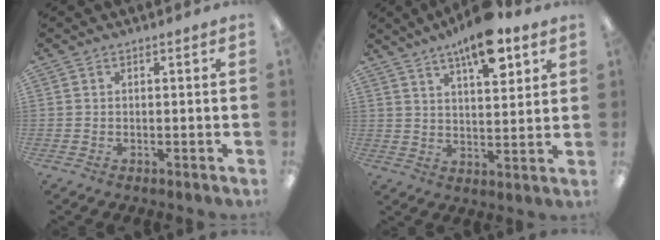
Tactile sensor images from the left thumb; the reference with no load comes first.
{"total": 12.1, "force": [7.8, 4.1, 8.2], "torque": [-0.117, -0.040, 0.130]}